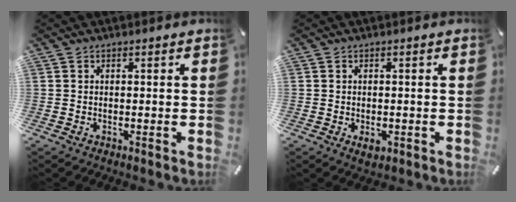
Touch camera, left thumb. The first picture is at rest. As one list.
[{"total": 2.1, "force": [-0.8, 1.4, 1.3], "torque": [-0.031, 0.000, -0.015]}]